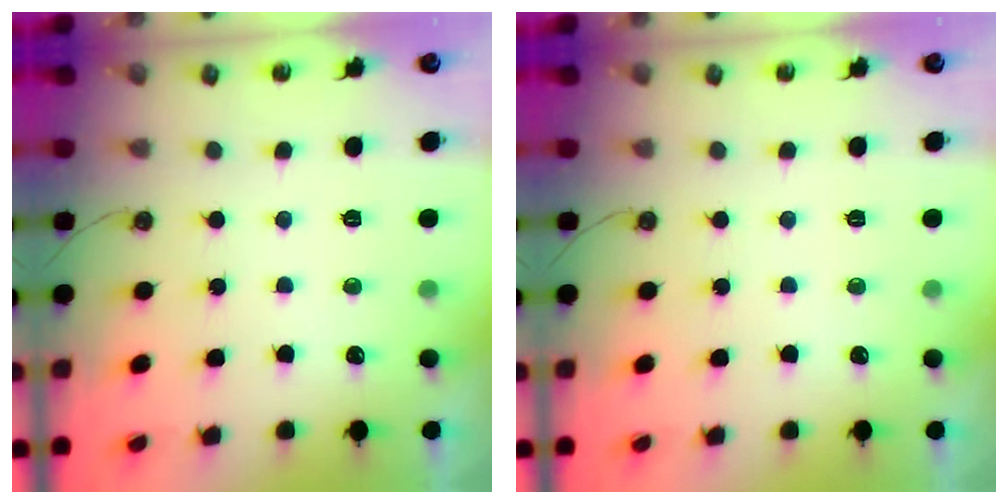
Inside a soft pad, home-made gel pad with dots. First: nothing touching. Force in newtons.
{"total": 0.0}